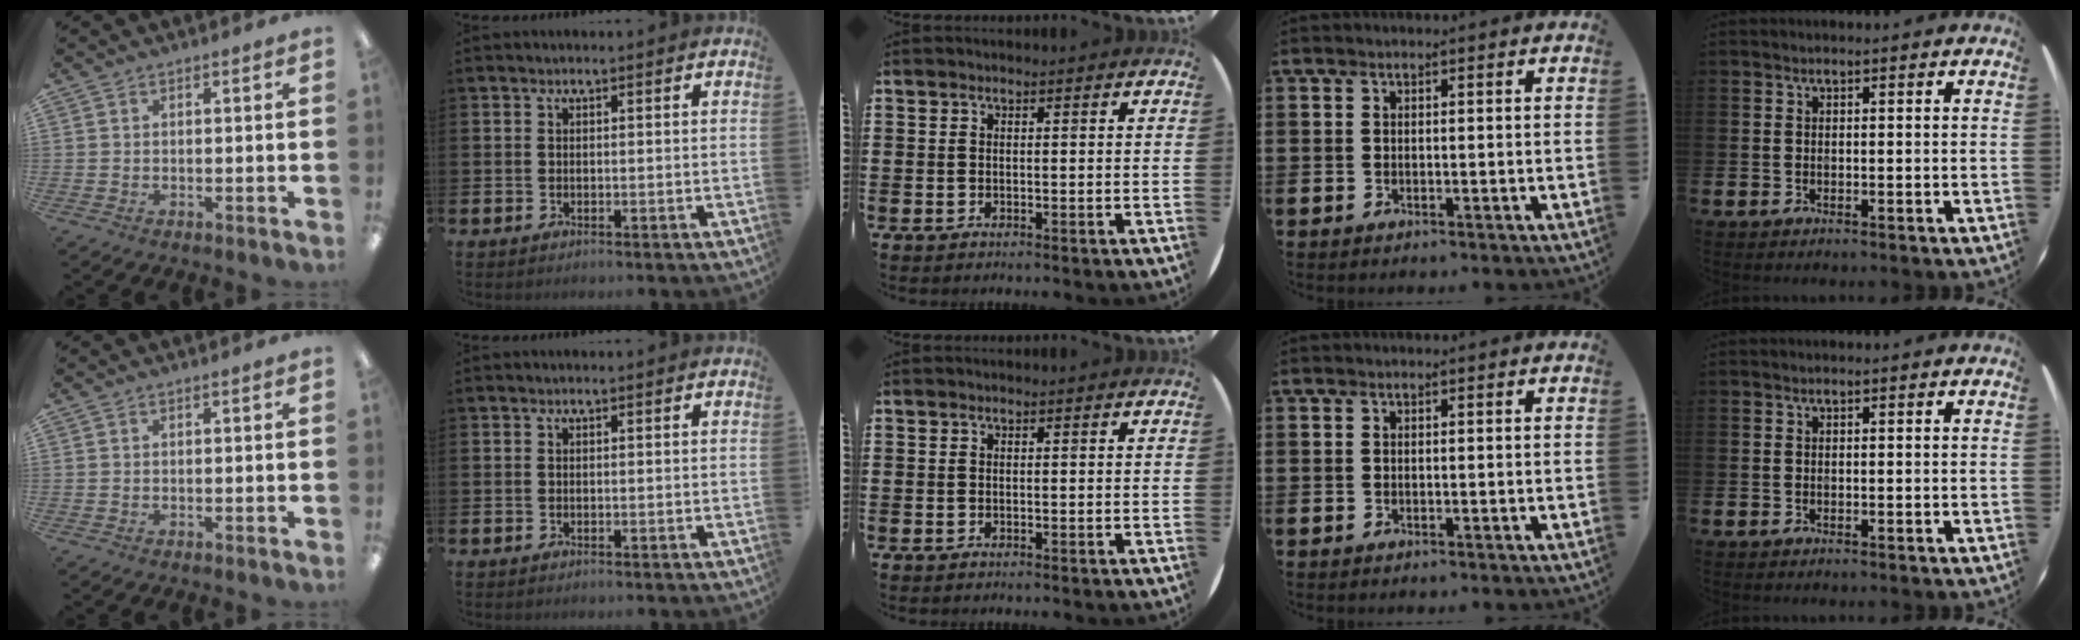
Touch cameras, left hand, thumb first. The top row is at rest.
{}